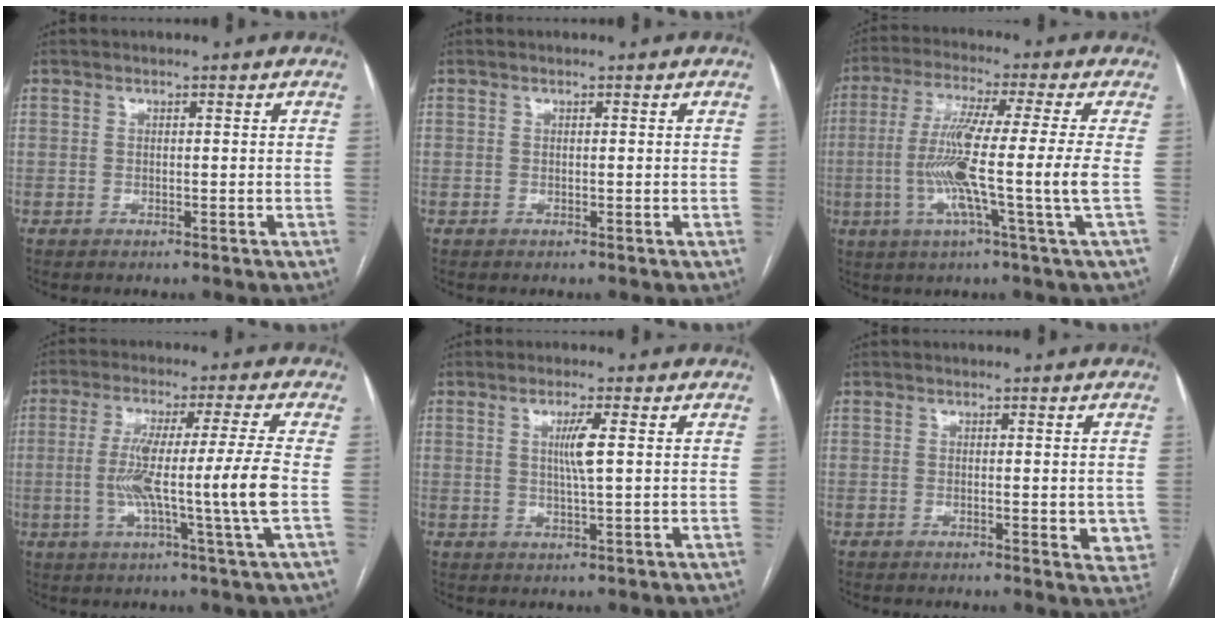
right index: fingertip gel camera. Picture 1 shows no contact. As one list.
[{"total": 0.0}, {"total": 12.7, "force": [-2.0, -1.9, 12.4], "torque": [-0.232, -0.015, -0.045]}, {"total": 12.5, "force": [-1.7, -1.8, 12.2], "torque": [-0.218, -0.007, -0.033]}, {"total": 3.7, "force": [0.8, -0.3, 3.7], "torque": [-0.069, -0.003, 0.013]}, {"total": 4.2, "force": [-0.7, 1.4, 3.9], "torque": [-0.036, -0.005, -0.010]}]